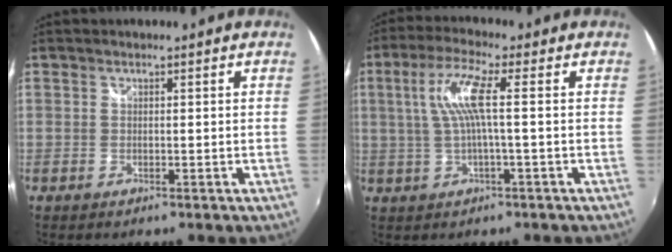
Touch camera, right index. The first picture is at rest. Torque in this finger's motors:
{"motor_torque": [0.96, 0.07, 0.52, 0.14]}